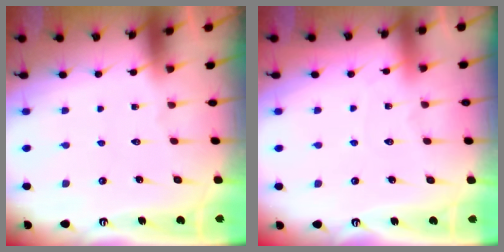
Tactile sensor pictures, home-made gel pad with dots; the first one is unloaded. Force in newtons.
{"total": 2.9, "press": 2.9, "slide": 0.4}